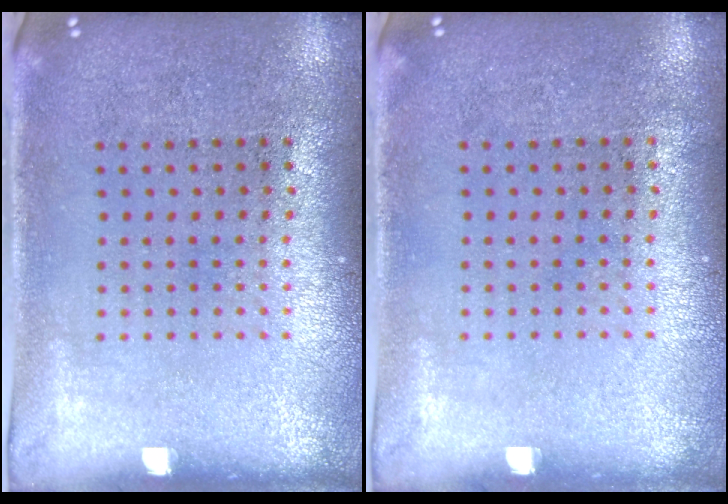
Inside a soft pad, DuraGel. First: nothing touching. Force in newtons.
{"total": 0.0}